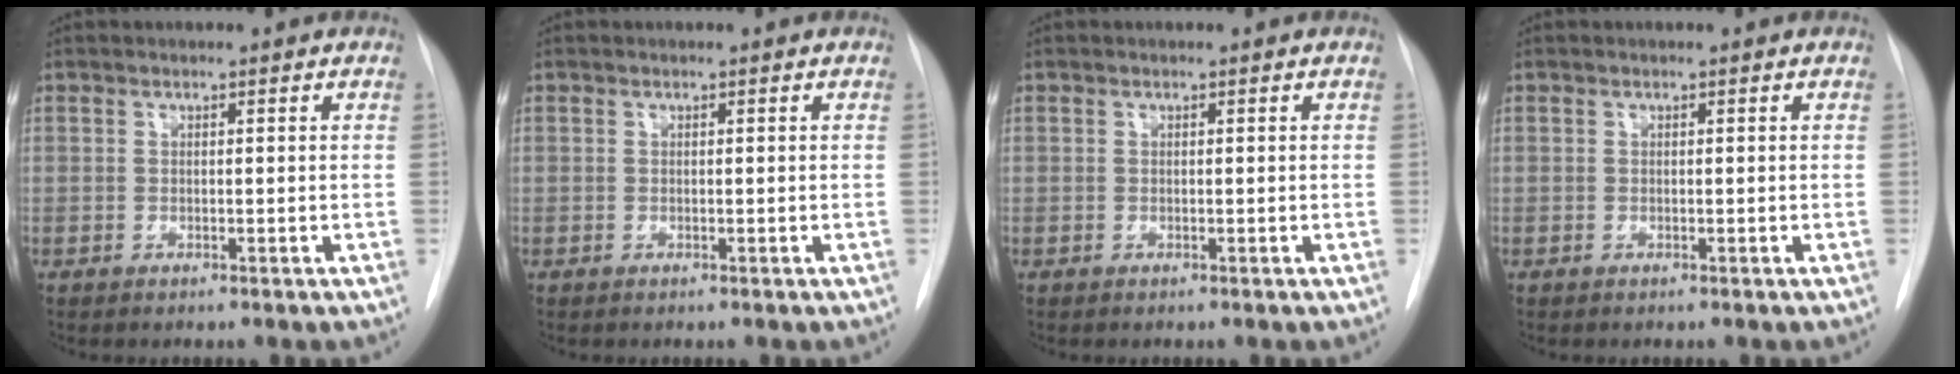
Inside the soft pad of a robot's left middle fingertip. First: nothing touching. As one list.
[{"total": 0.0}, {"total": 0.0}, {"total": 0.0}]